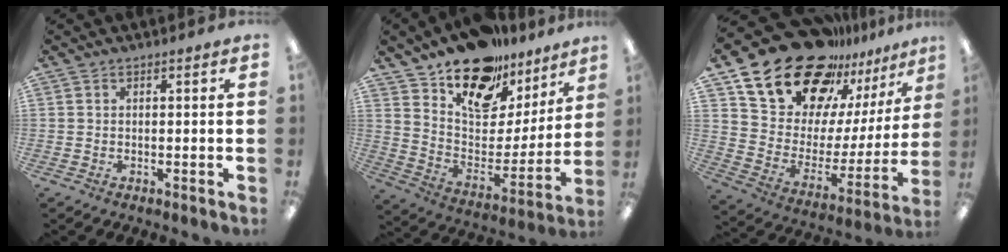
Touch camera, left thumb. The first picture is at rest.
{"total": 18.4, "force": [13.7, 9.7, 7.4], "torque": [-0.118, -0.098, 0.243]}
{"total": 23.6, "force": [18.4, 11.9, 8.7], "torque": [-0.161, -0.121, 0.342]}